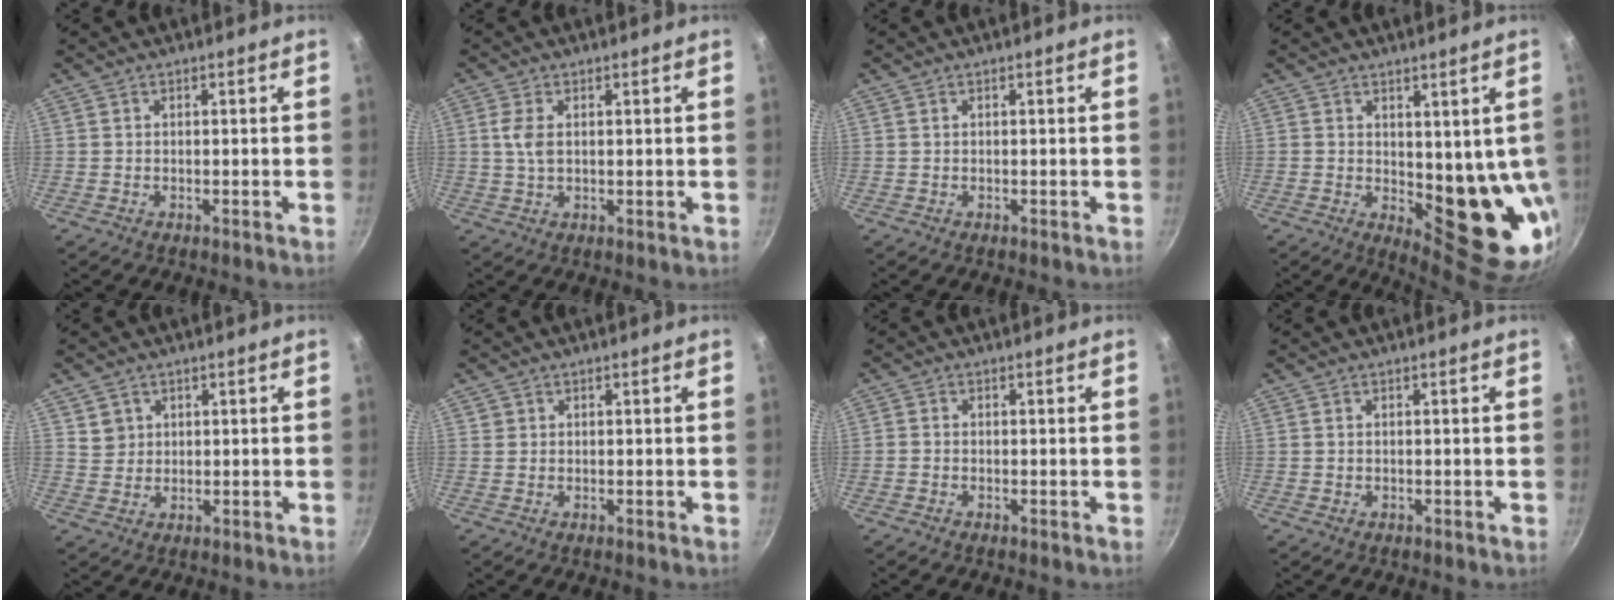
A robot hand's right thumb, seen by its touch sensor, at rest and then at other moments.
{"total": 3.9, "force": [0.9, 2.1, 3.1], "torque": [-0.065, 0.004, 0.018]}
{"total": 0.0}
{"total": 14.0, "force": [0.6, 6.8, 12.2], "torque": [-0.106, -0.032, 0.023]}
{"total": 3.1, "force": [1.3, 2.8, 0.6], "torque": [0.011, 0.005, 0.026]}
{"total": 0.7, "force": [0.2, 0.7, 0.1], "torque": [0.007, 0.005, 0.003]}
{"total": 0.9, "force": [-0.5, 0.6, 0.3], "torque": [-0.009, 0.002, -0.014]}
{"total": 0.0}